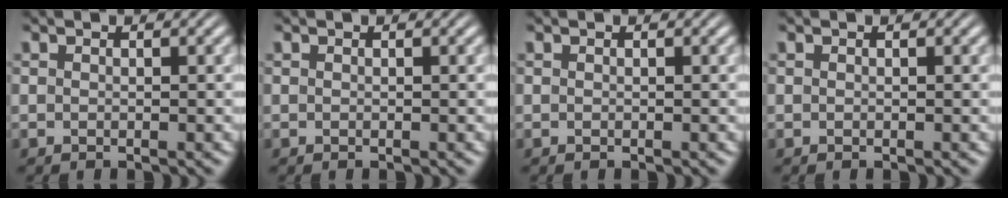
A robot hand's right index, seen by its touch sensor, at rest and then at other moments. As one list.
[{"total": 0.0}, {"total": 0.0}, {"total": 0.0}]